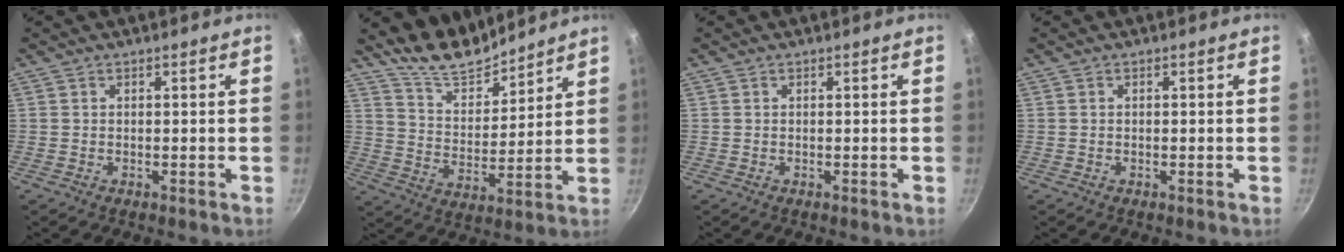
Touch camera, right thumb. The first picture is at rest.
{"total": 10.4, "force": [9.6, 3.1, 2.3], "torque": [-0.015, -0.081, 0.177]}
{"total": 0.0}
{"total": 0.0}